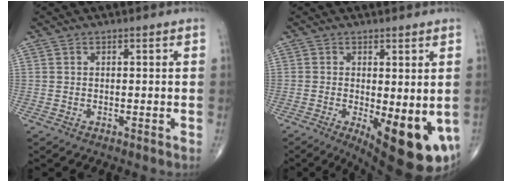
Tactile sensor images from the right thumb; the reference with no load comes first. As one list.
[{"total": 13.5, "force": [-3.2, 4.6, 12.3], "torque": [-0.152, -0.025, -0.030]}]